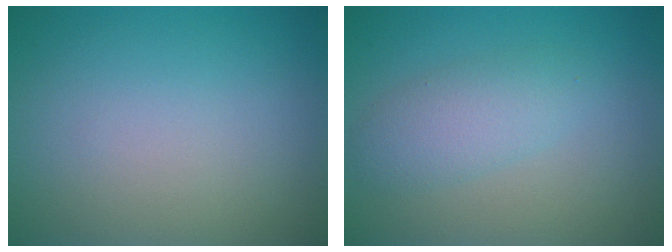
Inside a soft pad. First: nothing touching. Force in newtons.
{"total": 2.9, "press": 2.9, "slide": 0.1}